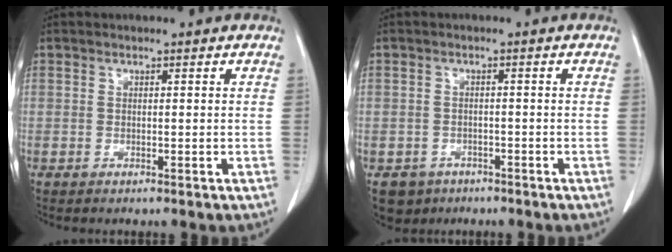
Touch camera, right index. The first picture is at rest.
{"total": 3.9, "force": [-2.4, 3.1, 0.3], "torque": [-0.007, 0.007, -0.033]}